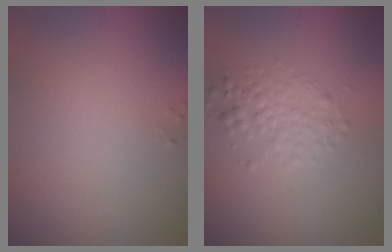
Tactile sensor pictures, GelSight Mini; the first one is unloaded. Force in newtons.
{"total": 2.4, "press": 2.4, "slide": 0.1}